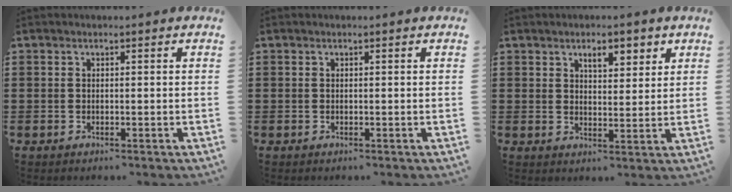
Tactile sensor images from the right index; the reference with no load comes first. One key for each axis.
{"total": 0.0}
{"total": 4.0, "fx": 2.5, "fy": 1.8, "fz": 2.5, "tx": -0.034, "ty": -0.002, "tz": 0.038}